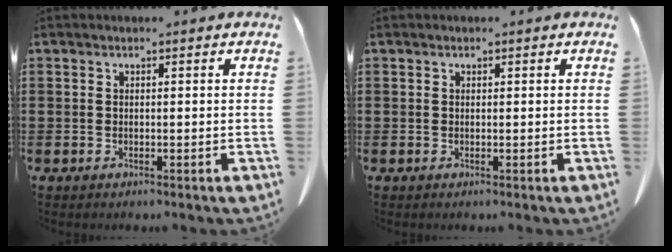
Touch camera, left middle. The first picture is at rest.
{"total": 0.0}